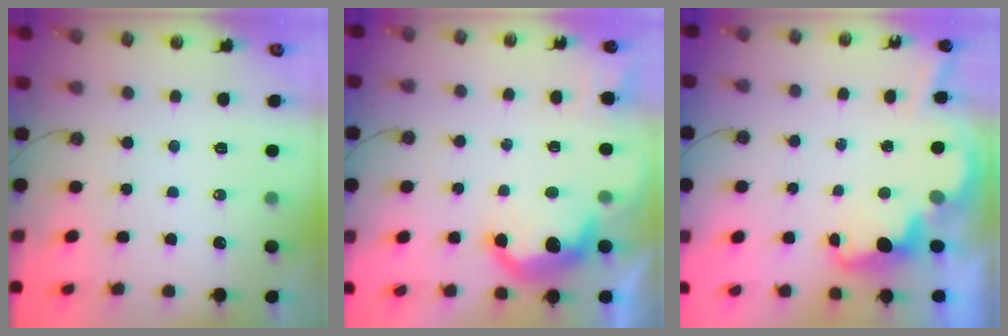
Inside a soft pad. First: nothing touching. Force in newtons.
{"total": 10.4, "press": 10.4, "slide": 0.7}
{"total": 3.7, "press": 3.7, "slide": 0.7}